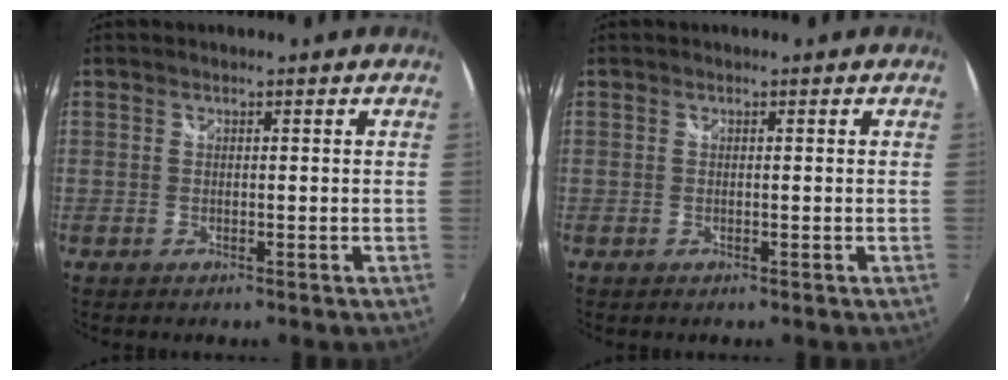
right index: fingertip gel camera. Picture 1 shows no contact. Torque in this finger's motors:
{"motor_torque": [0.39, 0.41, 0.00, 0.00]}